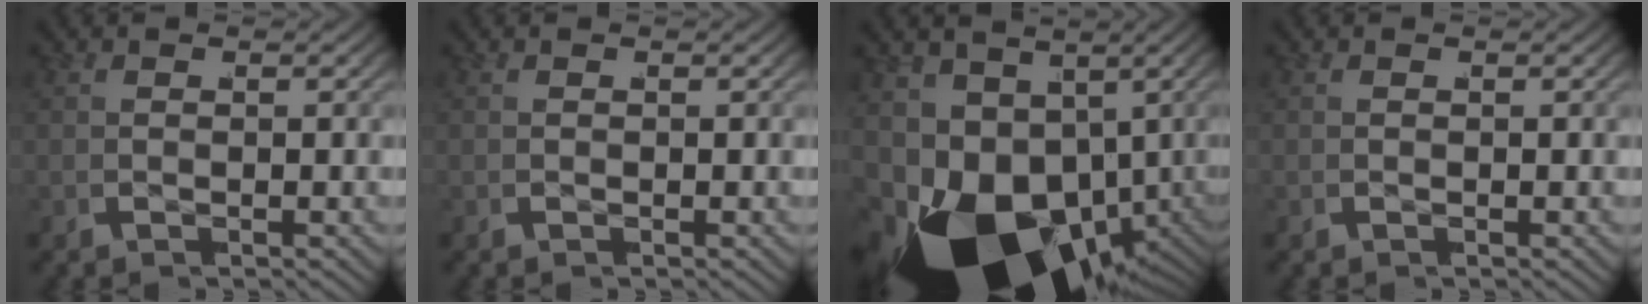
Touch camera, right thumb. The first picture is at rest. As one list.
[{"total": 0.0}, {"total": 24.7, "force": [-5.3, 16.8, 17.3], "torque": [-0.337, -0.086, -0.053]}, {"total": 0.0}]